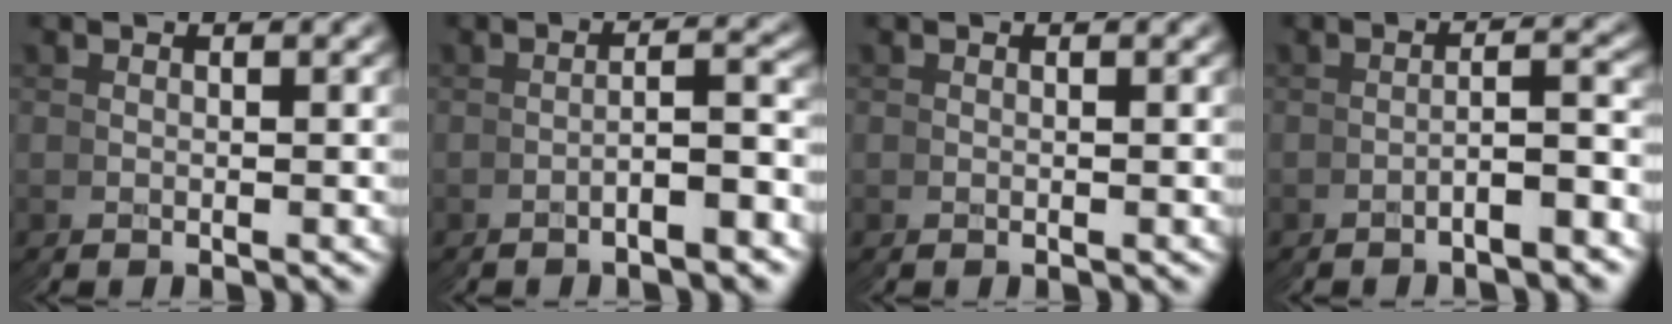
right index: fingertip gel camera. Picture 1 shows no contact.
{"total": 2.6, "force": [-1.9, -0.6, 1.8], "torque": [-0.018, 0.010, -0.037]}
{"total": 0.0}
{"total": 2.5, "force": [-2.1, -0.7, 1.2], "torque": [-0.011, 0.009, -0.041]}